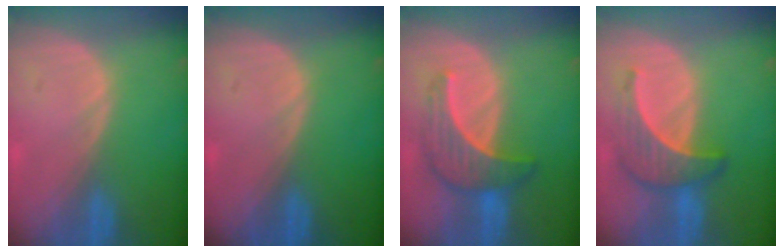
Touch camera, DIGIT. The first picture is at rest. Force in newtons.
{"total": 0.0}
{"total": 6.7, "press": 6.7, "slide": 0.7}
{"total": 6.4, "press": 6.3, "slide": 0.7}